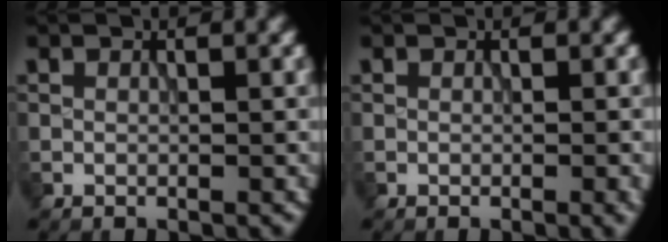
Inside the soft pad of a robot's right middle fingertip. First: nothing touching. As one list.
[{"total": 1.1, "force": [-0.2, 0.3, 1.1], "torque": [-0.011, -0.001, -0.005]}]